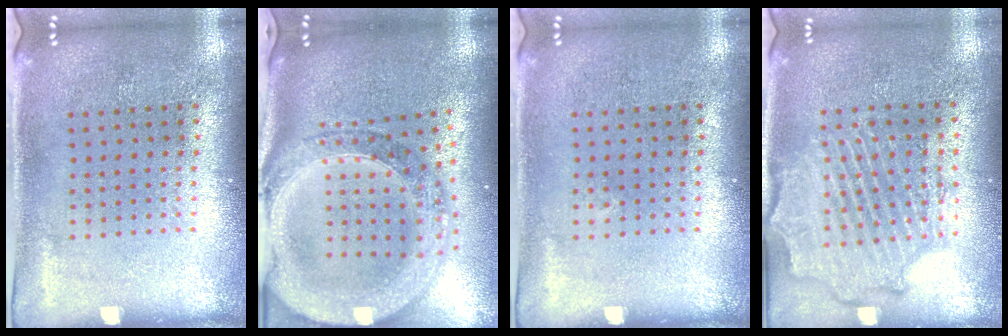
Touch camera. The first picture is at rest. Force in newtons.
{"total": 2.9, "press": 2.4, "slide": 1.5}
{"total": 0.0}
{"total": 2.1, "press": 2.1, "slide": 0.5}